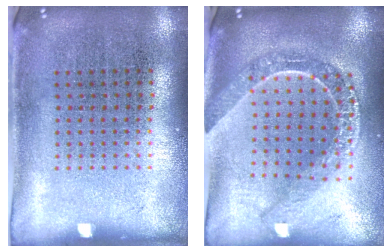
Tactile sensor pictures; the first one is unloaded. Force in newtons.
{"total": 2.1, "press": 1.9, "slide": 1.0}